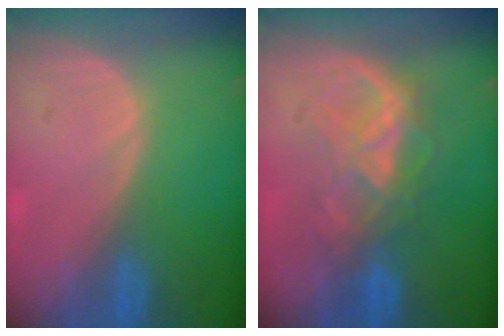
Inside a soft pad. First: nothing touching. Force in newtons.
{"total": 6.3, "press": 6.3, "slide": 0.7}